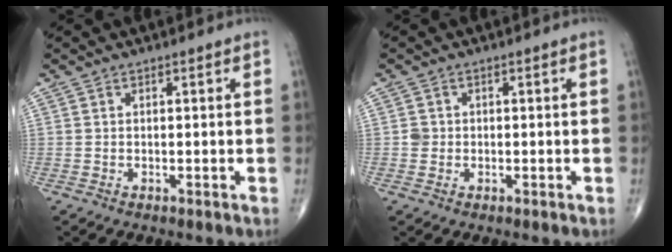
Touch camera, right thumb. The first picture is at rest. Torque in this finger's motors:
{"motor_torque": [-0.01, -0.06, 0.14, -0.15, -0.01]}